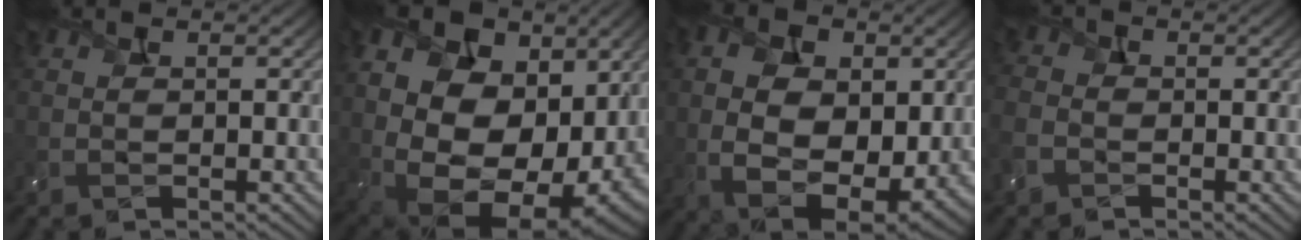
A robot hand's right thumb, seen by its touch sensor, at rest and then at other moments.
{"total": 18.6, "force": [4.3, 12.9, 12.7], "torque": [-0.259, 0.022, 0.087]}
{"total": 13.1, "force": [1.1, 8.6, 9.8], "torque": [-0.185, 0.006, 0.019]}
{"total": 3.6, "force": [-1.8, 2.6, 1.7], "torque": [-0.055, -0.002, -0.050]}